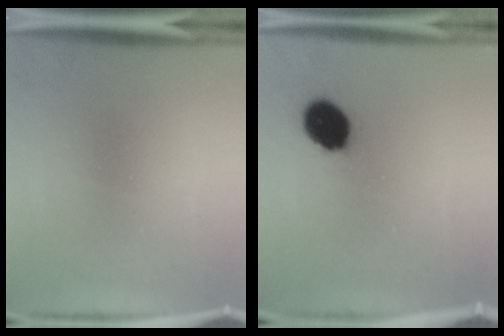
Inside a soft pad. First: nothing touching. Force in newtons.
{"total": 11.1}